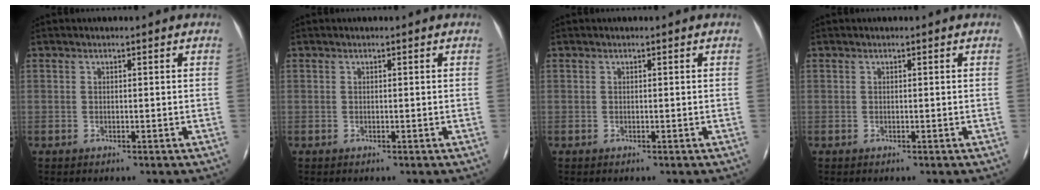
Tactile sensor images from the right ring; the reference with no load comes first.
{"total": 0.0}
{"total": 0.0}
{"total": 0.0}